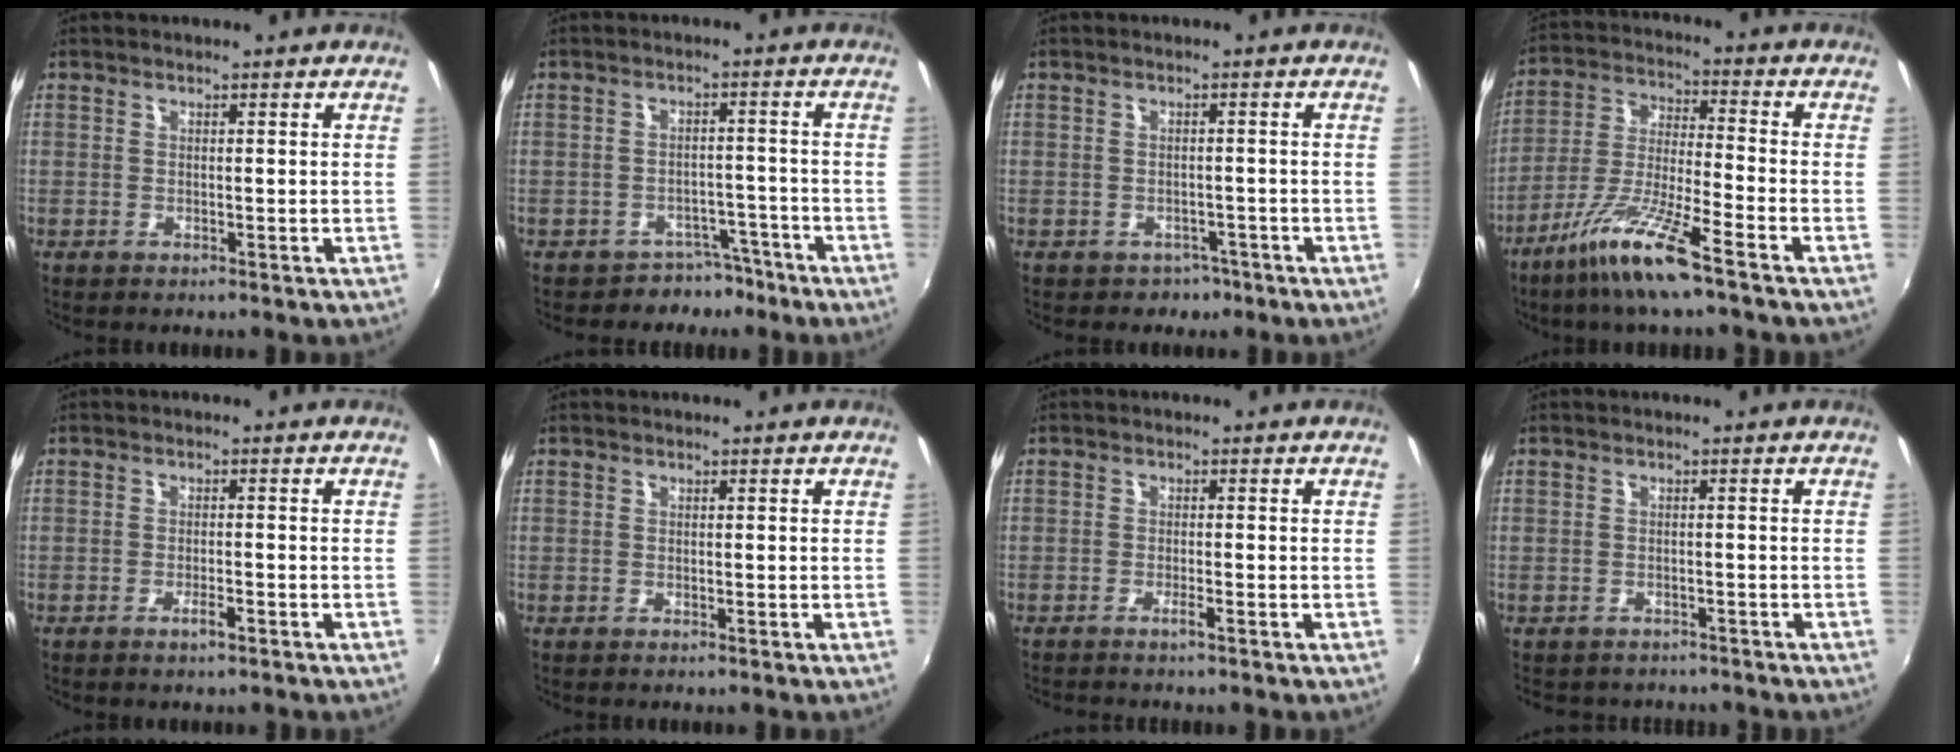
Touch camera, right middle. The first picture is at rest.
{"total": 5.1, "force": [-4.0, 3.3, 0.2], "torque": [0.000, 0.027, -0.054]}
{"total": 3.2, "force": [-2.0, 2.5, 0.3], "torque": [-0.015, 0.000, -0.025]}
{"total": 11.9, "force": [-7.8, 0.3, 8.9], "torque": [-0.190, -0.013, -0.146]}
{"total": 1.9, "force": [-1.3, 0.4, 1.3], "torque": [-0.025, 0.000, -0.023]}
{"total": 0.0}
{"total": 1.4, "force": [-1.1, -0.2, 0.7], "torque": [-0.019, 0.003, -0.023]}
{"total": 3.1, "force": [-2.4, 2.0, 0.3], "torque": [-0.011, 0.001, -0.033]}